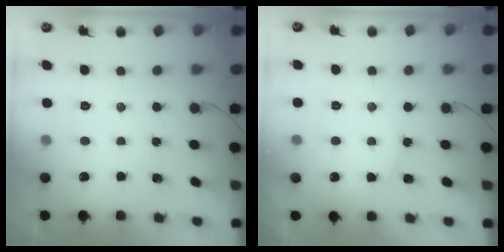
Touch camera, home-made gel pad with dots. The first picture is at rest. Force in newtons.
{"total": 5.5, "press": 5.5, "slide": 0.5}